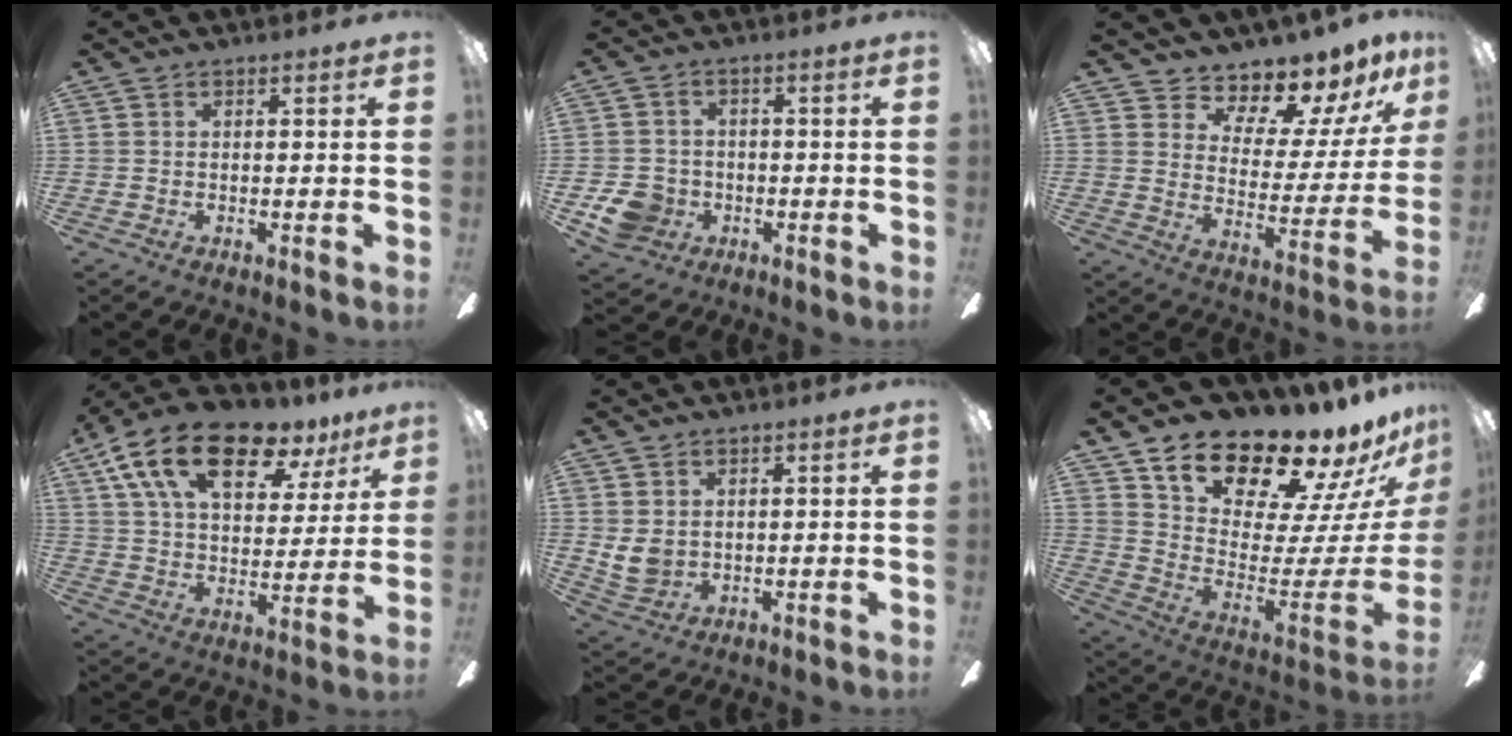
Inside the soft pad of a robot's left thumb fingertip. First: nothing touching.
{"total": 7.4, "force": [-2.5, 6.4, 2.5], "torque": [-0.055, 0.018, -0.045]}
{"total": 10.3, "force": [9.6, 3.1, 2.1], "torque": [-0.033, -0.099, 0.168]}
{"total": 20.3, "force": [12.9, 9.4, 12.7], "torque": [-0.213, -0.068, 0.220]}
{"total": 5.1, "force": [2.4, 3.8, 2.4], "torque": [-0.057, -0.011, 0.046]}
{"total": 16.3, "force": [14.6, 4.4, 5.6], "torque": [-0.090, -0.142, 0.252]}